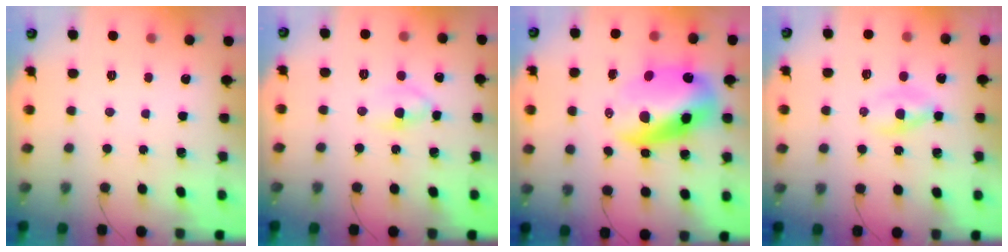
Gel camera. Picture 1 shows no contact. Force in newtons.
{"total": 4.6, "press": 4.4, "slide": 1.5}
{"total": 14.0, "press": 13.6, "slide": 3.5}
{"total": 2.1, "press": 1.7, "slide": 1.2}